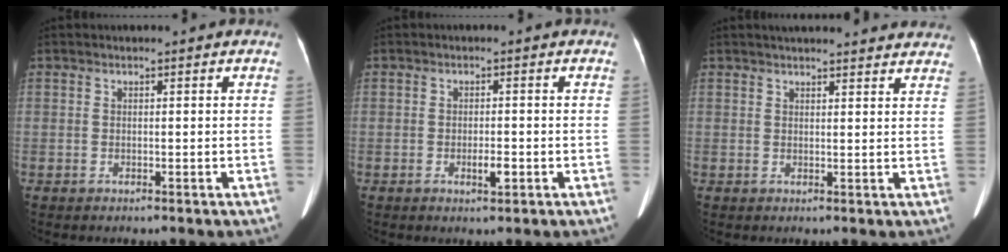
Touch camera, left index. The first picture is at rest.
{"total": 1.9, "force": [-0.7, 0.5, 1.7], "torque": [-0.030, -0.002, -0.009]}
{"total": 17.2, "force": [15.9, 2.7, 6.2], "torque": [-0.073, 0.028, 0.189]}